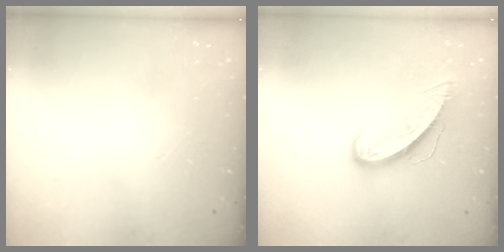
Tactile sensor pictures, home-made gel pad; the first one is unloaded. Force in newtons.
{"total": 10.1, "press": 10.1, "slide": 0.9}